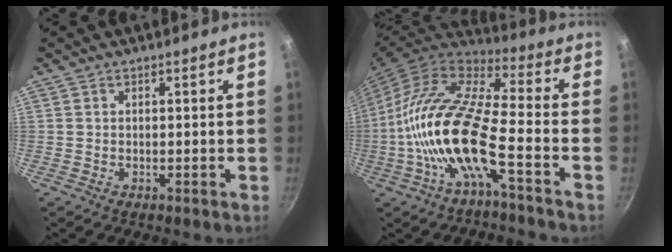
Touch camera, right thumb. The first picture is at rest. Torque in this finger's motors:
{"motor_torque": [0.49, 1.28, 2.37, -0.40, 0.76]}